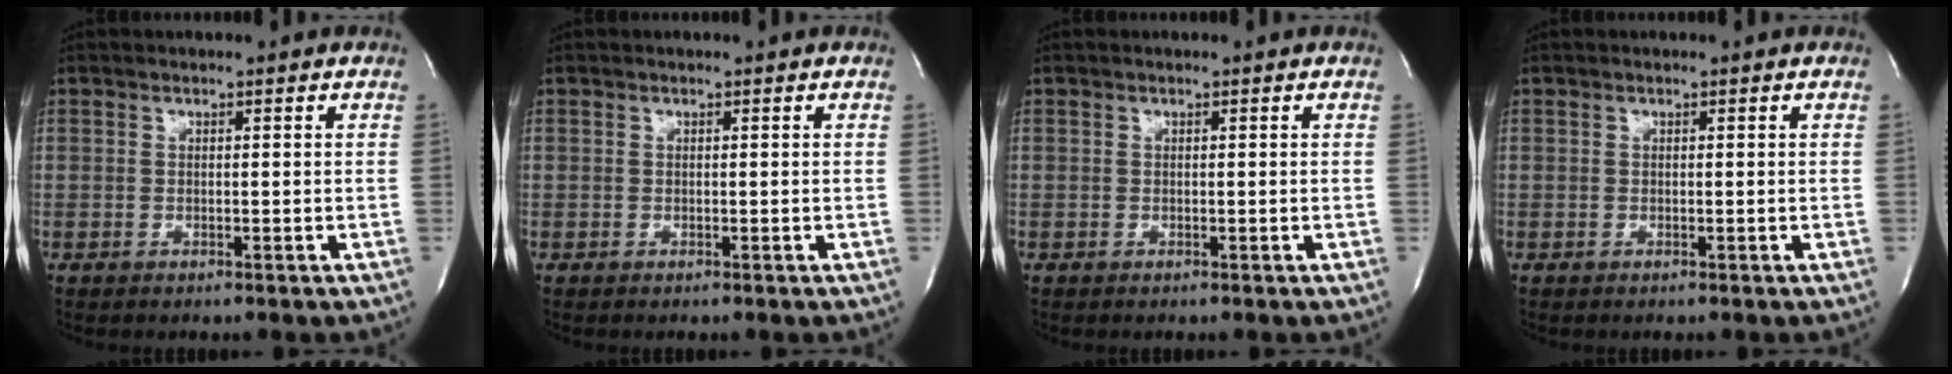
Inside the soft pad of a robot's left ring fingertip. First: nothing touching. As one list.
[{"total": 0.0}, {"total": 0.0}, {"total": 0.0}]